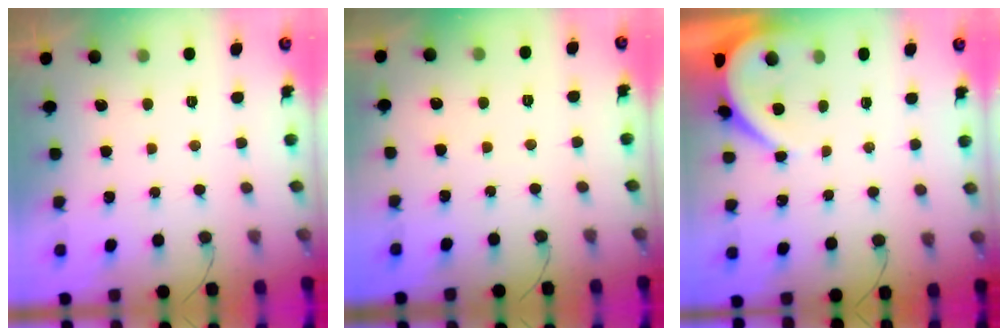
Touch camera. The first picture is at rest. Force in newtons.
{"total": 2.7, "press": 2.7, "slide": 0.3}
{"total": 4.7, "press": 4.7, "slide": 0.4}